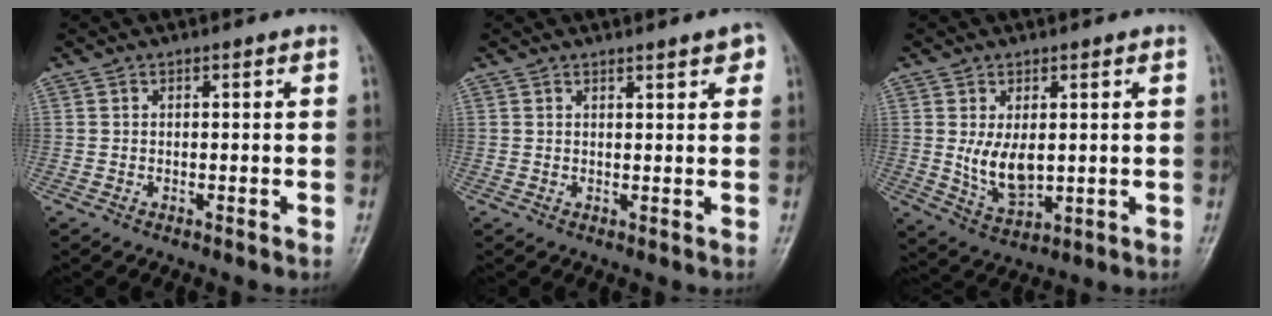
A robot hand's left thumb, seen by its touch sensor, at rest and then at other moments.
{"total": 2.4, "force": [1.6, 0.8, 1.6], "torque": [-0.011, -0.005, 0.018]}
{"total": 7.0, "force": [0.8, 4.1, 5.6], "torque": [-0.090, -0.019, 0.028]}